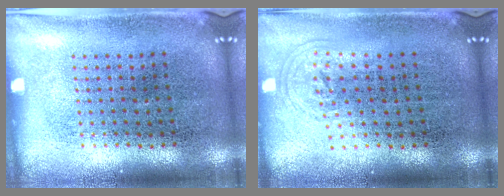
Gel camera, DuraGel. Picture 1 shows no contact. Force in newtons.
{"total": 0.8, "press": 0.6, "slide": 0.6}